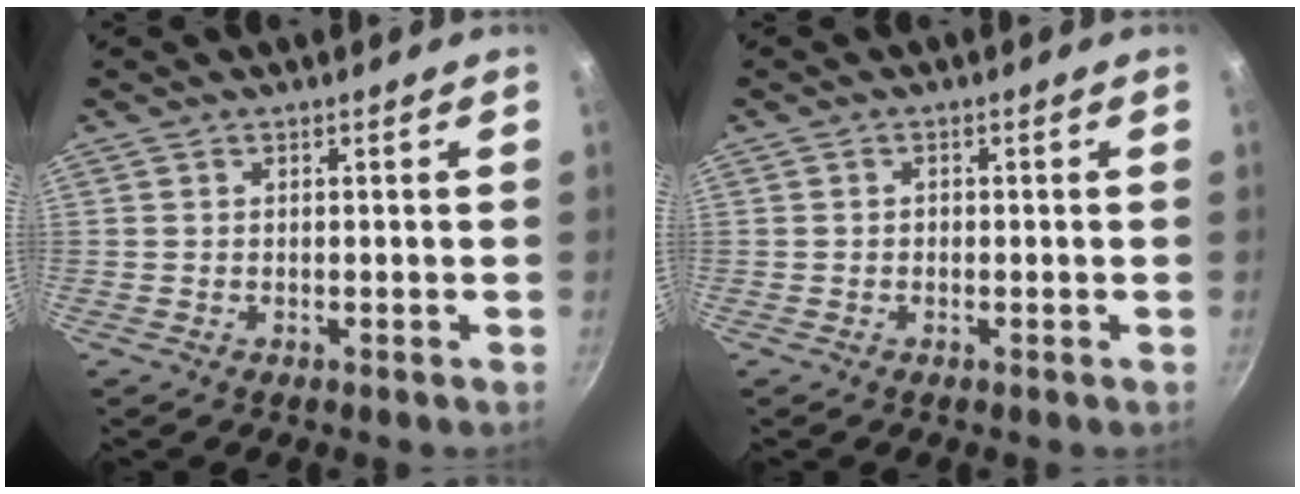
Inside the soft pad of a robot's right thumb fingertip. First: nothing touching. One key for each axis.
{"total": 0.6, "fx": -0.2, "fy": 0.5, "fz": 0.3, "tx": -0.004, "ty": 0.004, "tz": -0.003}